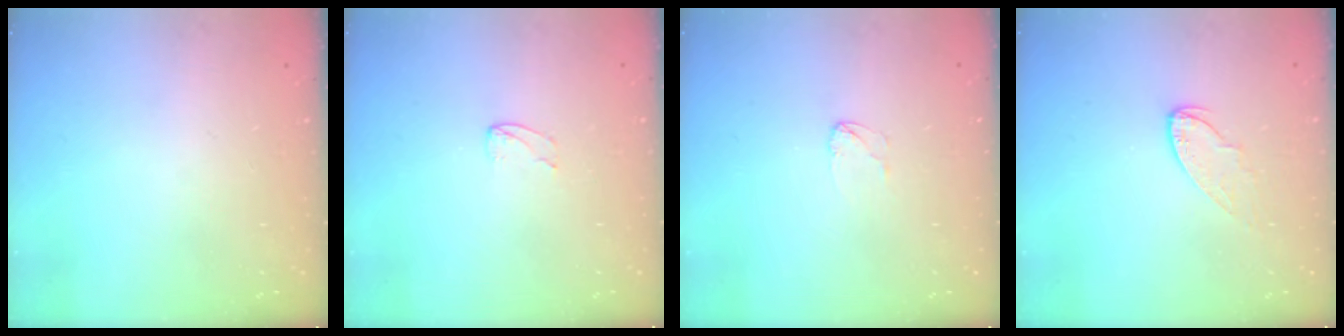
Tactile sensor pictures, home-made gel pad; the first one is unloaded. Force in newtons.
{"total": 2.4, "press": 2.4, "slide": 0.2}
{"total": 2.6, "press": 2.6, "slide": 0.2}
{"total": 5.6, "press": 5.6, "slide": 0.1}